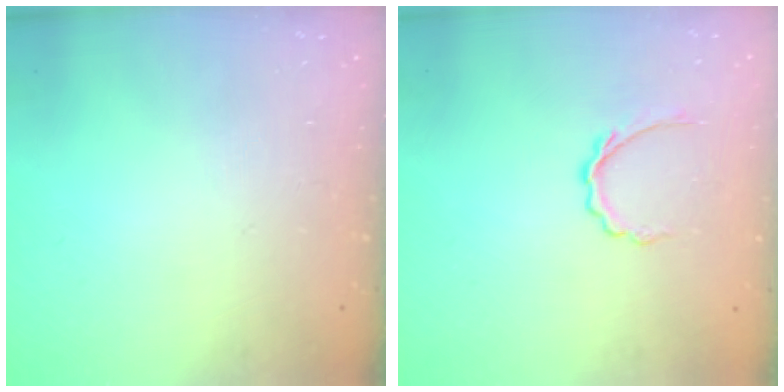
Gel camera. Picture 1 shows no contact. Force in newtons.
{"total": 3.8, "press": 3.6, "slide": 1.2}